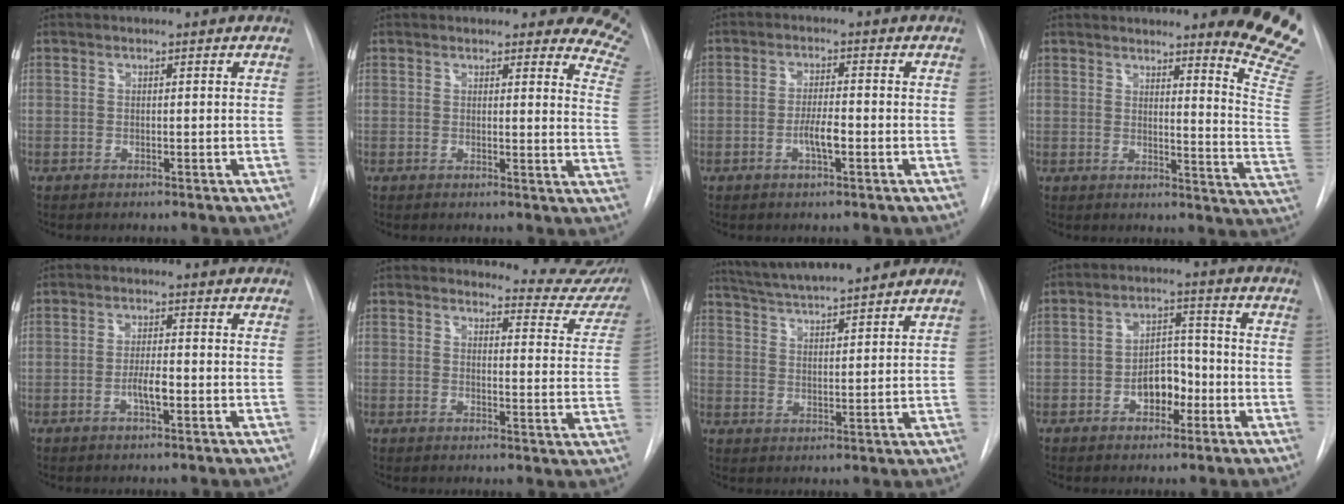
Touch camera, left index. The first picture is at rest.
{"total": 10.6, "force": [10.1, 2.5, 2.0], "torque": [0.023, -0.078, 0.062]}
{"total": 3.6, "force": [-1.8, 0.6, 3.1], "torque": [-0.059, -0.004, -0.029]}
{"total": 13.9, "force": [12.2, -0.4, 6.7], "torque": [-0.072, -0.125, 0.118]}
{"total": 3.1, "force": [-1.6, 0.5, 2.6], "torque": [-0.049, -0.004, -0.026]}
{"total": 10.5, "force": [10.4, 1.5, 0.0], "torque": [0.030, -0.086, 0.087]}
{"total": 13.0, "force": [11.5, 0.8, 6.0], "torque": [-0.106, 0.017, 0.182]}
{"total": 6.2, "force": [-2.9, 3.6, 4.1], "torque": [-0.067, 0.015, -0.045]}